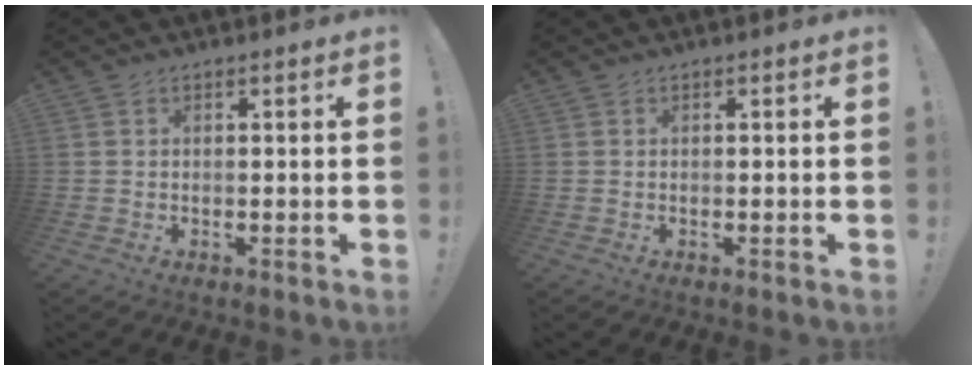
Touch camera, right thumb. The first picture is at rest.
{"total": 0.0}